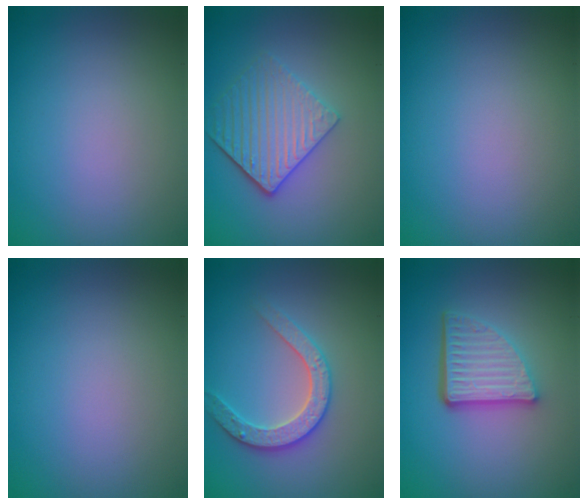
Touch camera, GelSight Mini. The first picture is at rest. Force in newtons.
{"total": 4.1, "press": 3.5, "slide": 2.2}
{"total": 0.0}
{"total": 0.0}
{"total": 3.0, "press": 2.9, "slide": 0.5}
{"total": 5.0, "press": 3.6, "slide": 3.6}